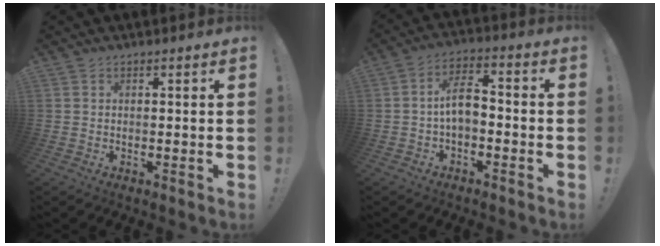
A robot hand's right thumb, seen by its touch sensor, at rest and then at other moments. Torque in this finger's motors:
{"motor_torque": [-0.15, 0.16, 0.23, -0.16, 0.06]}